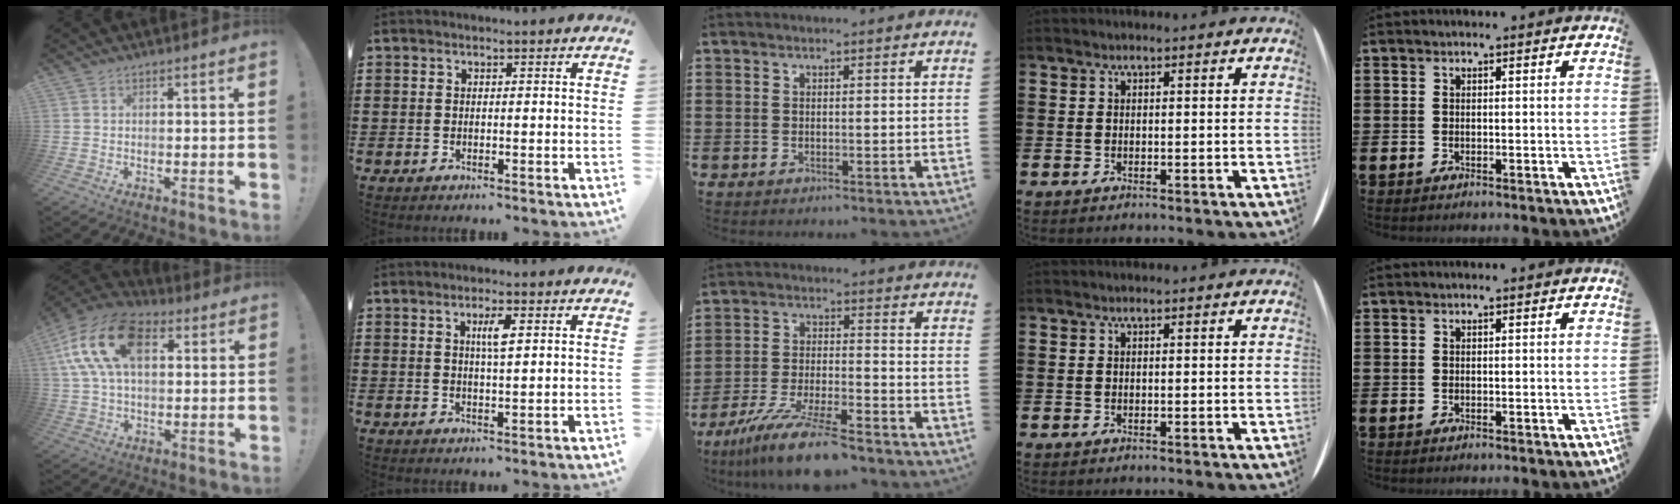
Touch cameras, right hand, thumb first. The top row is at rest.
{"thumb": {"total": 19.5, "force": [6.0, 11.6, 14.4], "torque": [-0.289, 0.001, 0.107]}, "index": {"total": 3.2, "force": [1.1, 0.6, 2.9], "torque": [-0.053, 0.002, 0.013]}, "middle": {"total": 11.0, "force": [-9.2, 0.8, 5.9], "torque": [-0.119, 0.008, -0.178]}}